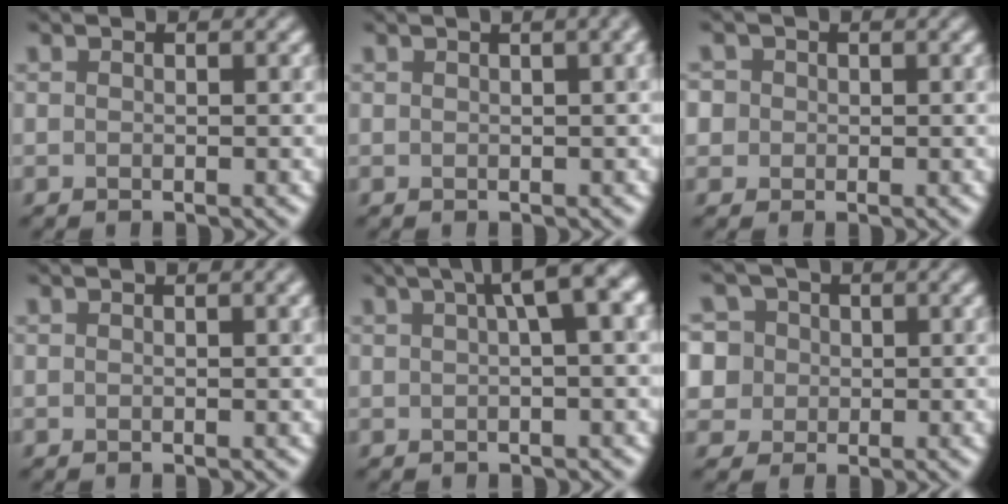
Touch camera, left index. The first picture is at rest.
{"total": 5.1, "force": [1.8, 2.6, 4.1], "torque": [-0.016, 0.031, -0.012]}
{"total": 3.4, "force": [0.9, 3.0, 1.1], "torque": [-0.003, 0.026, -0.011]}
{"total": 1.9, "force": [0.7, 0.7, 1.6], "torque": [-0.019, 0.004, 0.004]}
{"total": 5.2, "force": [1.8, 1.2, 4.7], "torque": [-0.053, 0.021, 0.020]}
{"total": 7.1, "force": [1.9, 6.4, 2.4], "torque": [-0.049, 0.039, 0.000]}